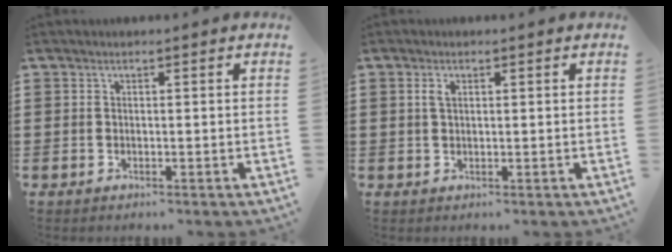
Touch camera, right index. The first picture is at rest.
{"total": 1.5, "force": [0.5, 0.8, 1.2], "torque": [-0.026, 0.006, 0.007]}